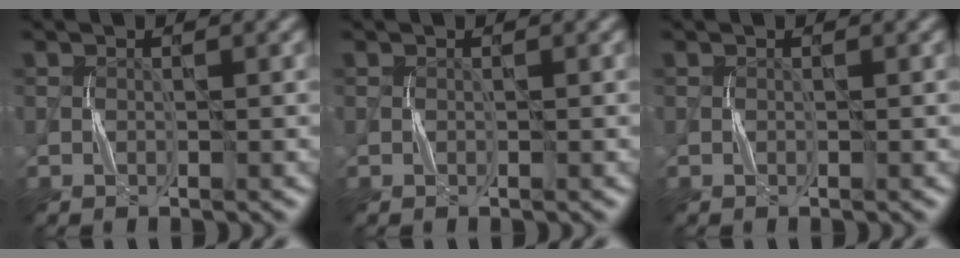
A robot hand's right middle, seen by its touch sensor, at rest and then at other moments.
{"total": 0.0}
{"total": 0.0}